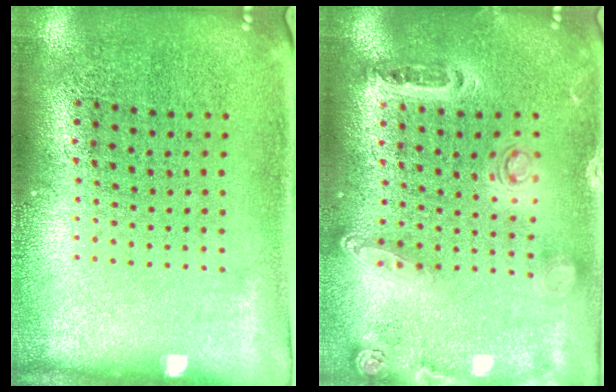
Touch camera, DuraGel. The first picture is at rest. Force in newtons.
{"total": 1.4, "press": 1.4, "slide": 0.3}